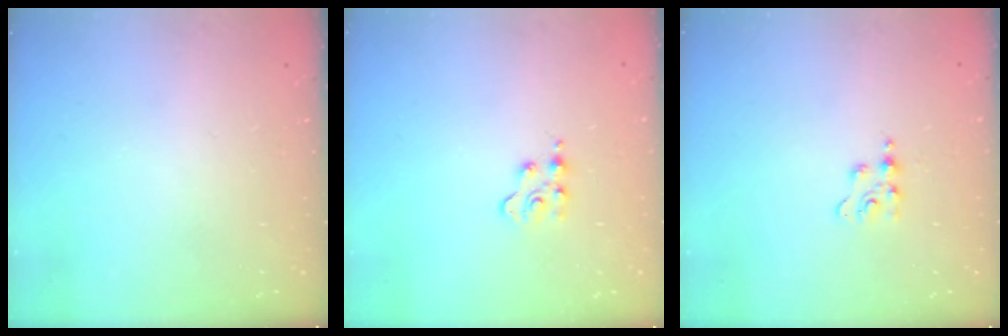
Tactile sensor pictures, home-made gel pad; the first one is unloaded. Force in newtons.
{"total": 3.0, "press": 2.9, "slide": 0.4}
{"total": 3.4, "press": 3.3, "slide": 0.5}